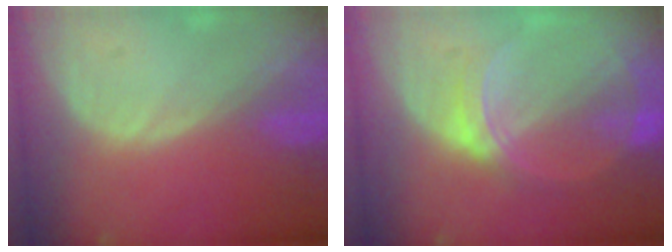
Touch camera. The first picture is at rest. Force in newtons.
{"total": 6.5, "press": 5.7, "slide": 3.1}